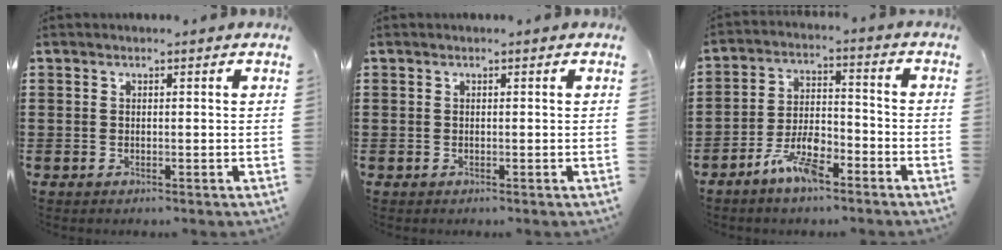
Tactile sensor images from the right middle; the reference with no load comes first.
{"total": 0.0}
{"total": 7.4, "force": [-5.0, 2.5, 5.0], "torque": [-0.111, 0.006, -0.096]}